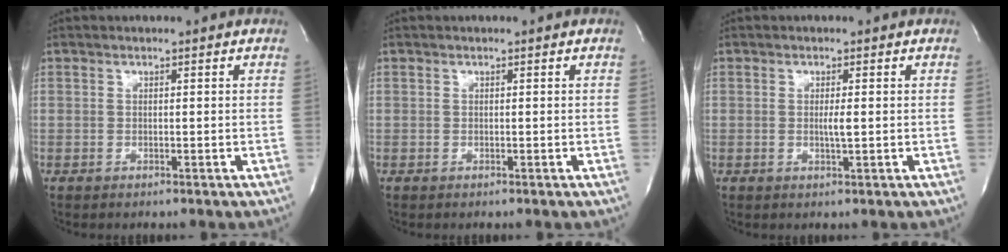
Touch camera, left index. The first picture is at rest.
{"total": 0.0}
{"total": 1.5, "force": [-0.1, -0.1, 1.5], "torque": [-0.036, -0.006, -0.001]}